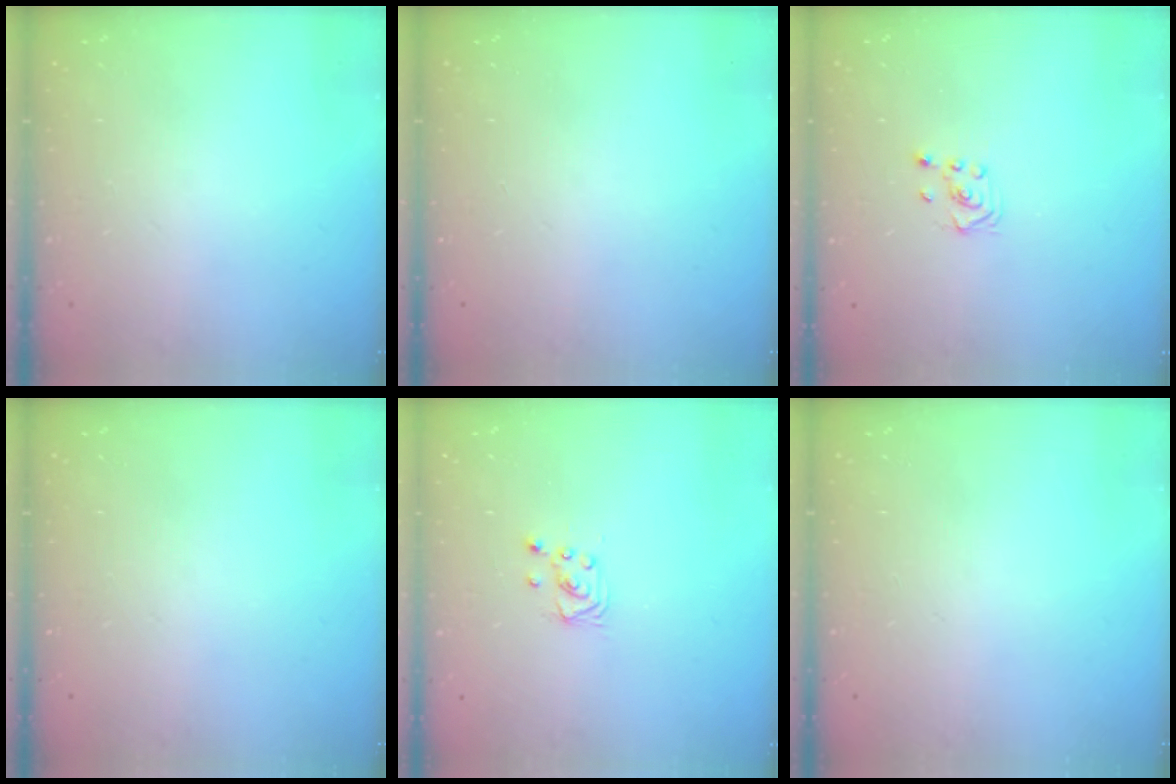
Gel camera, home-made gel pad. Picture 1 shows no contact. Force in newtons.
{"total": 0.0}
{"total": 2.3, "press": 2.2, "slide": 0.8}
{"total": 0.0}
{"total": 2.5, "press": 2.5, "slide": 0.2}
{"total": 0.0}